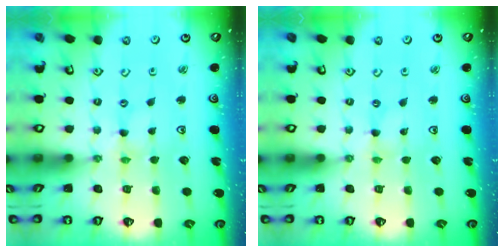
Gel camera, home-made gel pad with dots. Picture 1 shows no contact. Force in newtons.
{"total": 0.0}